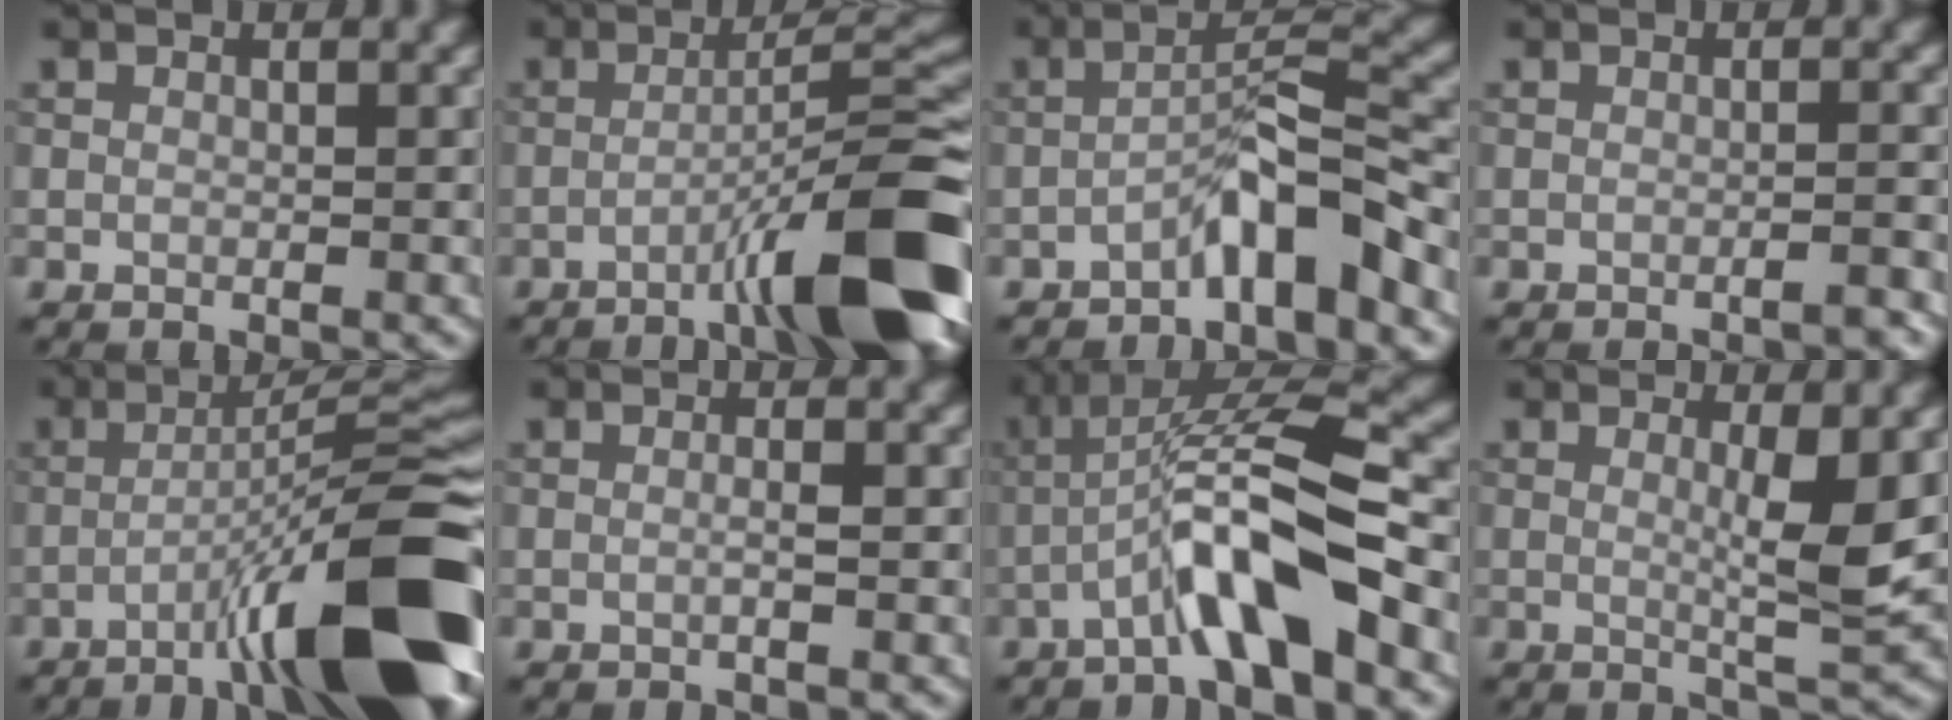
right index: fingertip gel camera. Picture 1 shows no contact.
{"total": 11.5, "force": [-5.7, 1.5, 9.9], "torque": [-0.133, 0.017, -0.091]}
{"total": 4.8, "force": [-2.9, 0.8, 3.7], "torque": [-0.059, 0.024, -0.054]}
{"total": 1.8, "force": [-1.1, 0.3, 1.4], "torque": [-0.008, 0.007, -0.025]}
{"total": 15.3, "force": [-6.9, 2.5, 13.5], "torque": [-0.195, 0.014, -0.107]}
{"total": 1.3, "force": [-0.1, 0.2, 1.3], "torque": [-0.015, -0.005, -0.005]}
{"total": 8.5, "force": [-3.6, 1.6, 7.6], "torque": [-0.127, 0.022, -0.069]}
{"total": 4.3, "force": [0.5, 0.6, 4.2], "torque": [-0.061, -0.011, 0.010]}